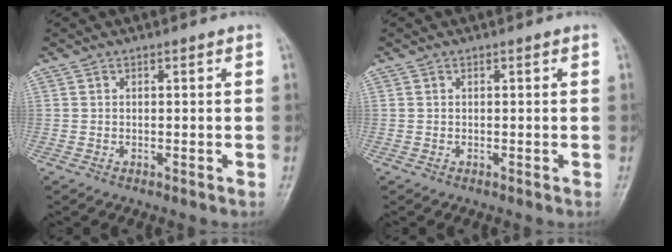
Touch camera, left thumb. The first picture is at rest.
{"total": 0.0}